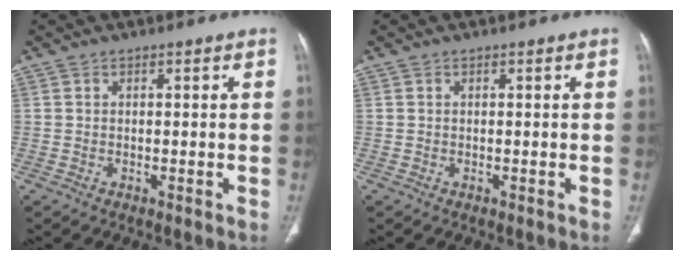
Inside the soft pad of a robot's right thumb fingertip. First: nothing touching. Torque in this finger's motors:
{"motor_torque": [0.00, 0.00, 0.07, 0.06, 0.01]}